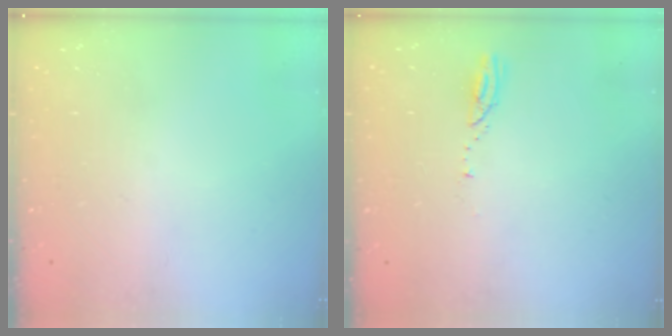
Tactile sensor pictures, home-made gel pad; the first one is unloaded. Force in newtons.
{"total": 3.2, "press": 3.2, "slide": 0.3}